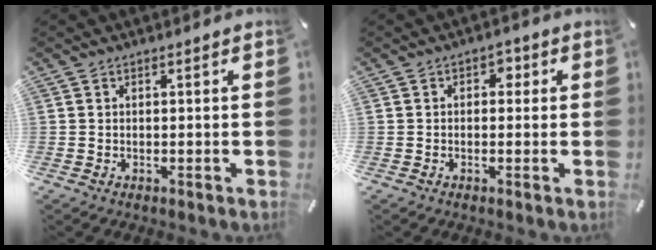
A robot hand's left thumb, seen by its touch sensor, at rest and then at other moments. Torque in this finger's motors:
{"motor_torque": [-0.02, -0.40, -0.08, 0.19, 0.00]}